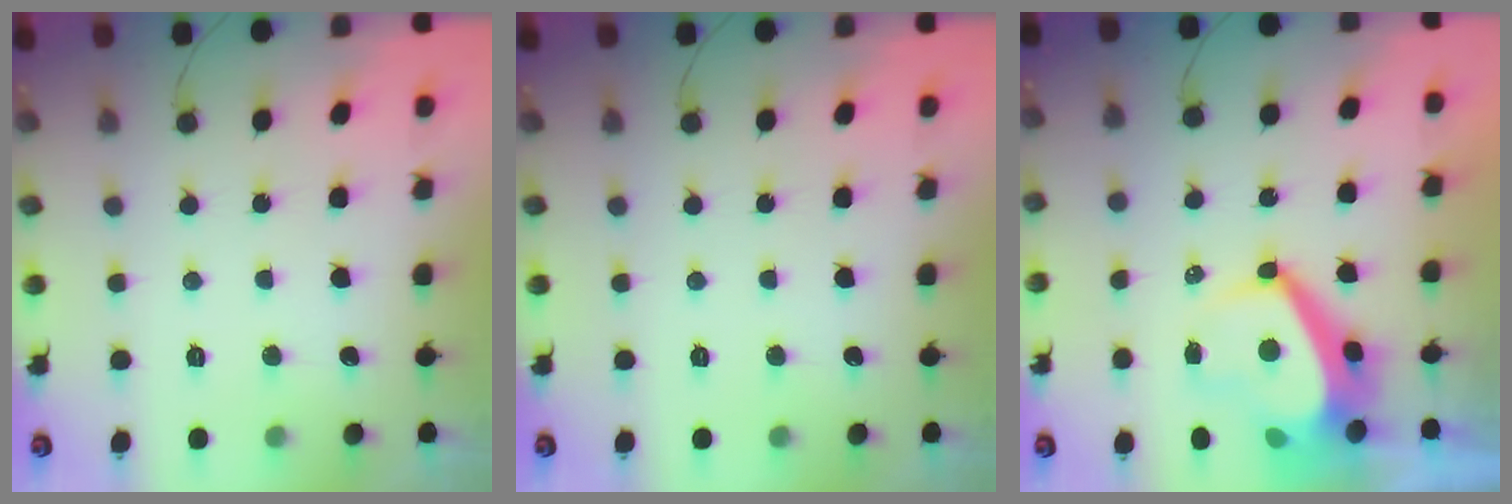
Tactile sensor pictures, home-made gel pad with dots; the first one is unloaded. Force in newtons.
{"total": 0.0}
{"total": 6.5, "press": 6.5, "slide": 0.8}